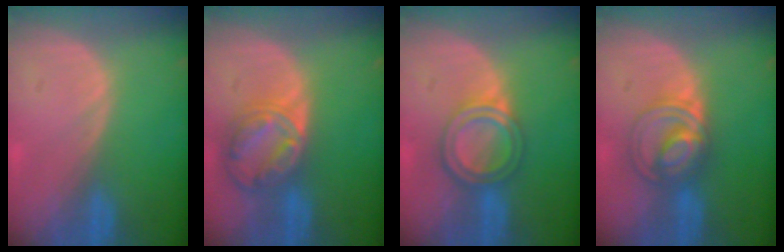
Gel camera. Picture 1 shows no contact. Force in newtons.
{"total": 8.5, "press": 7.2, "slide": 4.5}
{"total": 6.1, "press": 5.3, "slide": 3.0}
{"total": 6.2, "press": 6.2, "slide": 0.2}